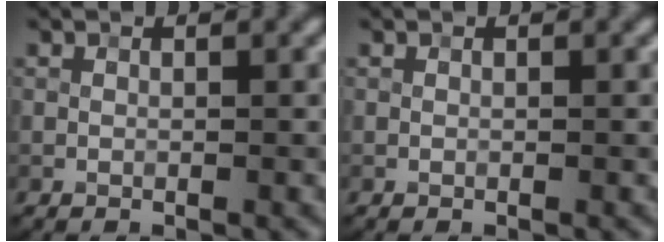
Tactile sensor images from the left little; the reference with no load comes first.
{"total": 0.0}